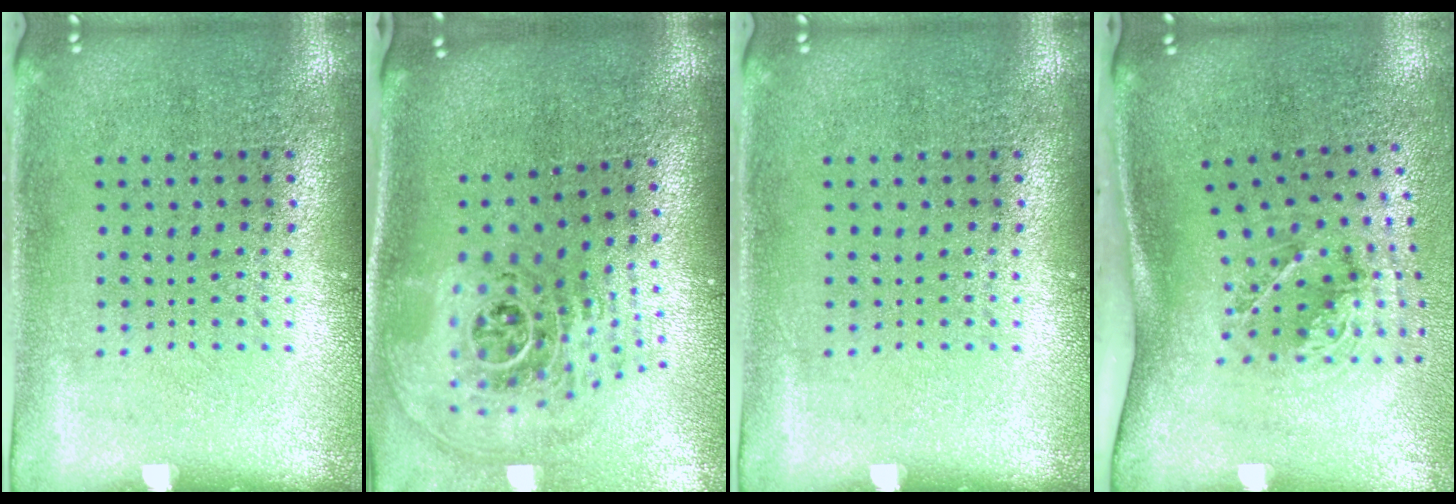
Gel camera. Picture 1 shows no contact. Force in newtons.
{"total": 2.7, "press": 1.9, "slide": 1.9}
{"total": 0.0}
{"total": 1.9, "press": 1.2, "slide": 1.4}